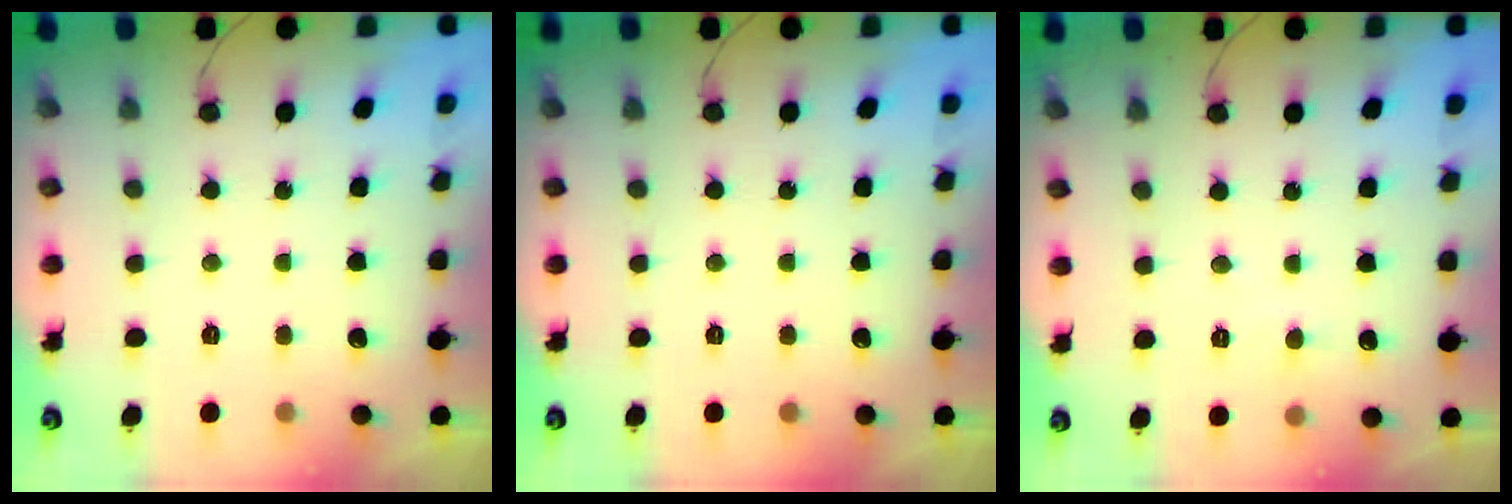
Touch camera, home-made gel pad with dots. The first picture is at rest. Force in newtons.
{"total": 0.0}
{"total": 5.0, "press": 5.0, "slide": 0.4}